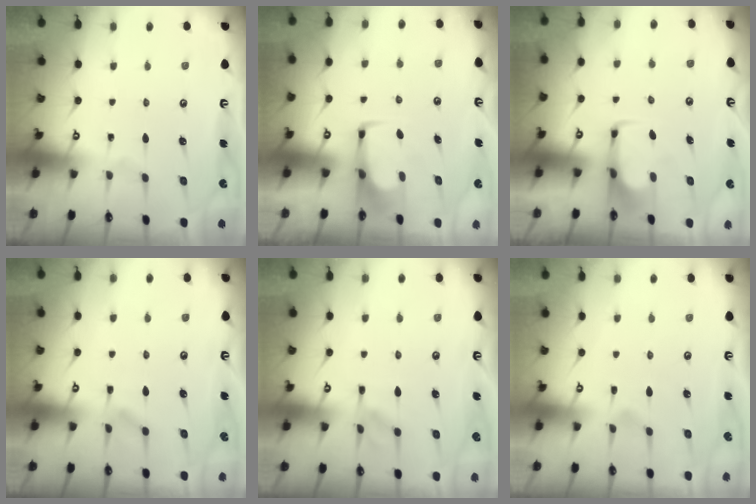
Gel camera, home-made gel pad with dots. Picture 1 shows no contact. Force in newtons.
{"total": 1.8, "press": 1.7, "slide": 0.6}
{"total": 2.1, "press": 2.1, "slide": 0.4}
{"total": 3.4, "press": 3.4, "slide": 0.4}
{"total": 5.2, "press": 5.2, "slide": 0.3}
{"total": 2.3, "press": 2.1, "slide": 1.0}